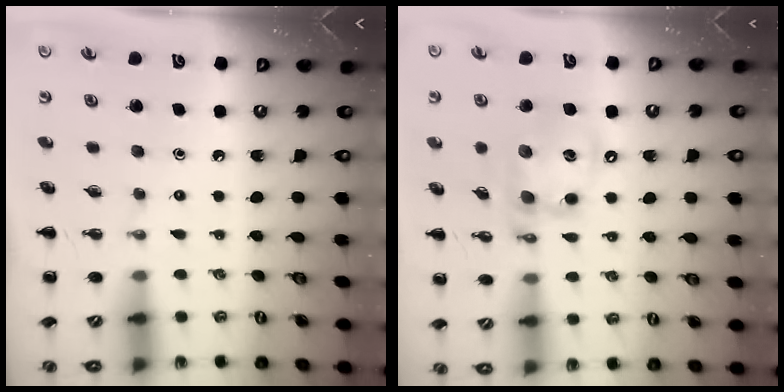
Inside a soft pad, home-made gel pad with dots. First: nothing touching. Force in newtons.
{"total": 14.6, "press": 14.3, "slide": 2.9}